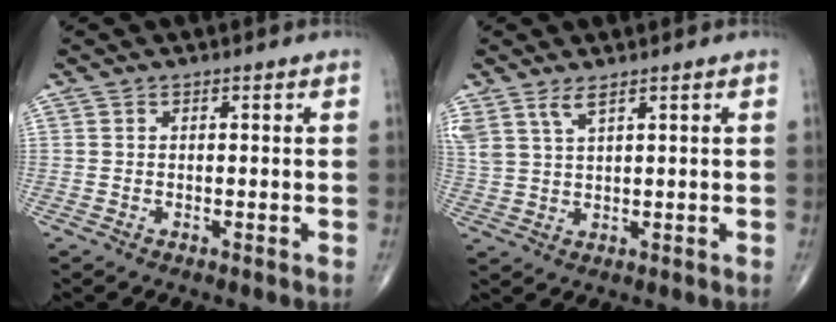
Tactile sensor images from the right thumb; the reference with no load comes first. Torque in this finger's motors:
{"motor_torque": [0.07, 0.08, 0.52, 0.40, 0.05]}